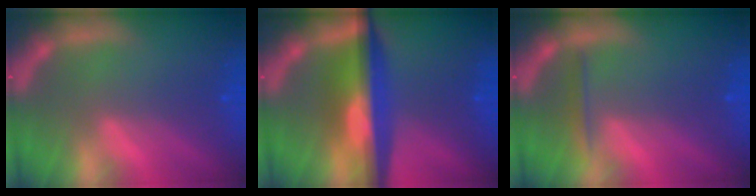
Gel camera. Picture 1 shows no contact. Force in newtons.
{"total": 8.6}
{"total": 1.4}